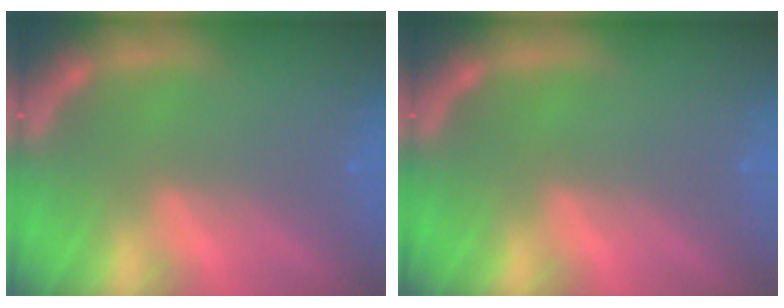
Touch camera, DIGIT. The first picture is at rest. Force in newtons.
{"total": 0.0}